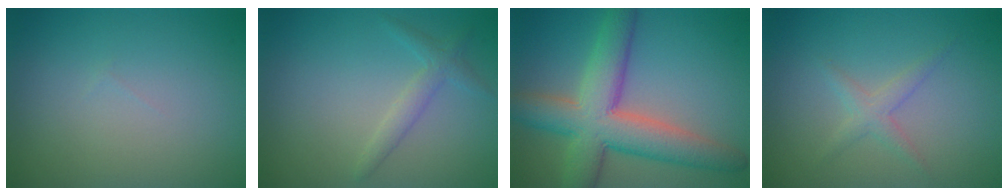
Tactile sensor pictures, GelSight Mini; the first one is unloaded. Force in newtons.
{"total": 1.7, "press": 1.7, "slide": 0.1}
{"total": 8.9, "press": 8.9, "slide": 0.4}
{"total": 1.6, "press": 1.6, "slide": 0.1}